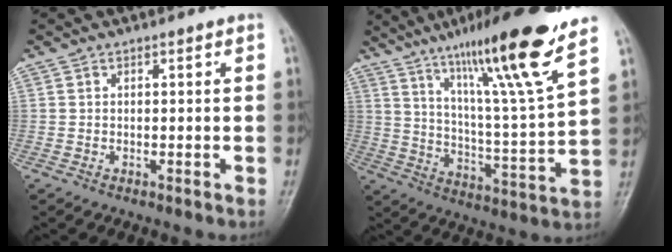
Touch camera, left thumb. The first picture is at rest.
{"total": 20.4, "force": [13.1, 1.0, 15.6], "torque": [-0.237, -0.060, 0.214]}